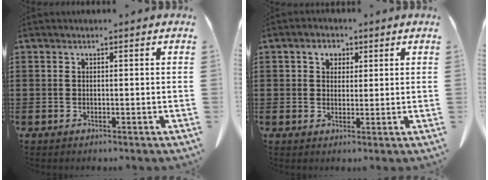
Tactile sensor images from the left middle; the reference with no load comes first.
{"total": 2.8, "force": [1.6, 1.9, 1.2], "torque": [-0.022, 0.006, 0.026]}